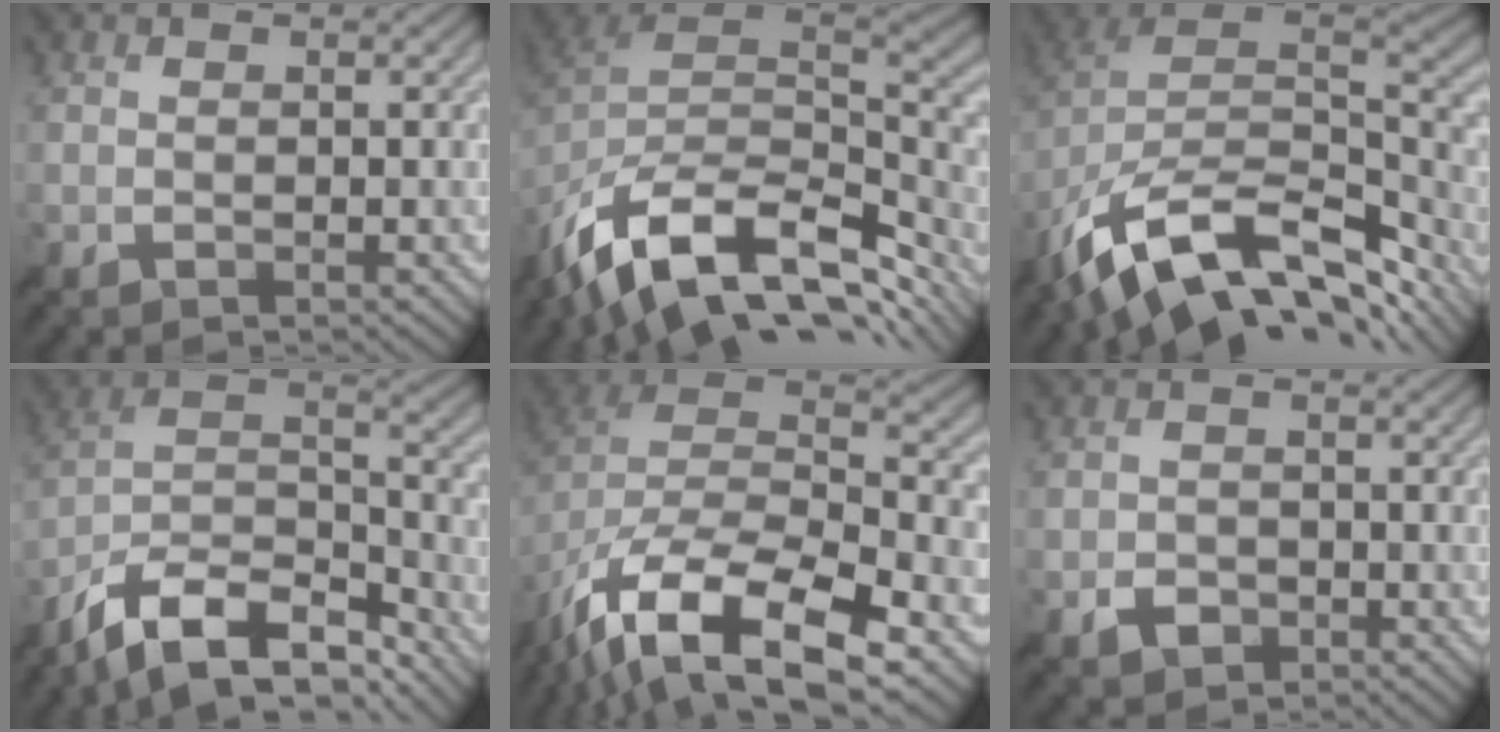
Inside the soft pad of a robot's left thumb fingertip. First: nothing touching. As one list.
[{"total": 16.1, "force": [-8.8, 9.3, 9.8], "torque": [-0.239, -0.041, -0.133]}, {"total": 16.0, "force": [-7.5, 9.1, 10.7], "torque": [-0.239, -0.027, -0.118]}, {"total": 15.0, "force": [-11.2, 5.7, 8.1], "torque": [-0.210, -0.015, -0.184]}, {"total": 15.9, "force": [-7.9, 8.2, 11.0], "torque": [-0.260, -0.034, -0.124]}, {"total": 1.9, "force": [-1.1, 1.5, 0.4], "torque": [-0.009, -0.003, -0.020]}]